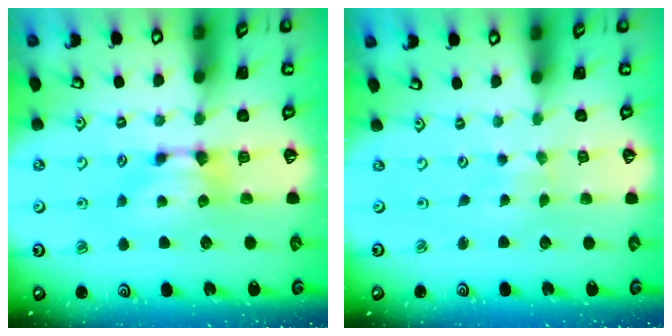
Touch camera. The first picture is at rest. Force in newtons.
{"total": 4.0, "press": 4.0, "slide": 0.1}